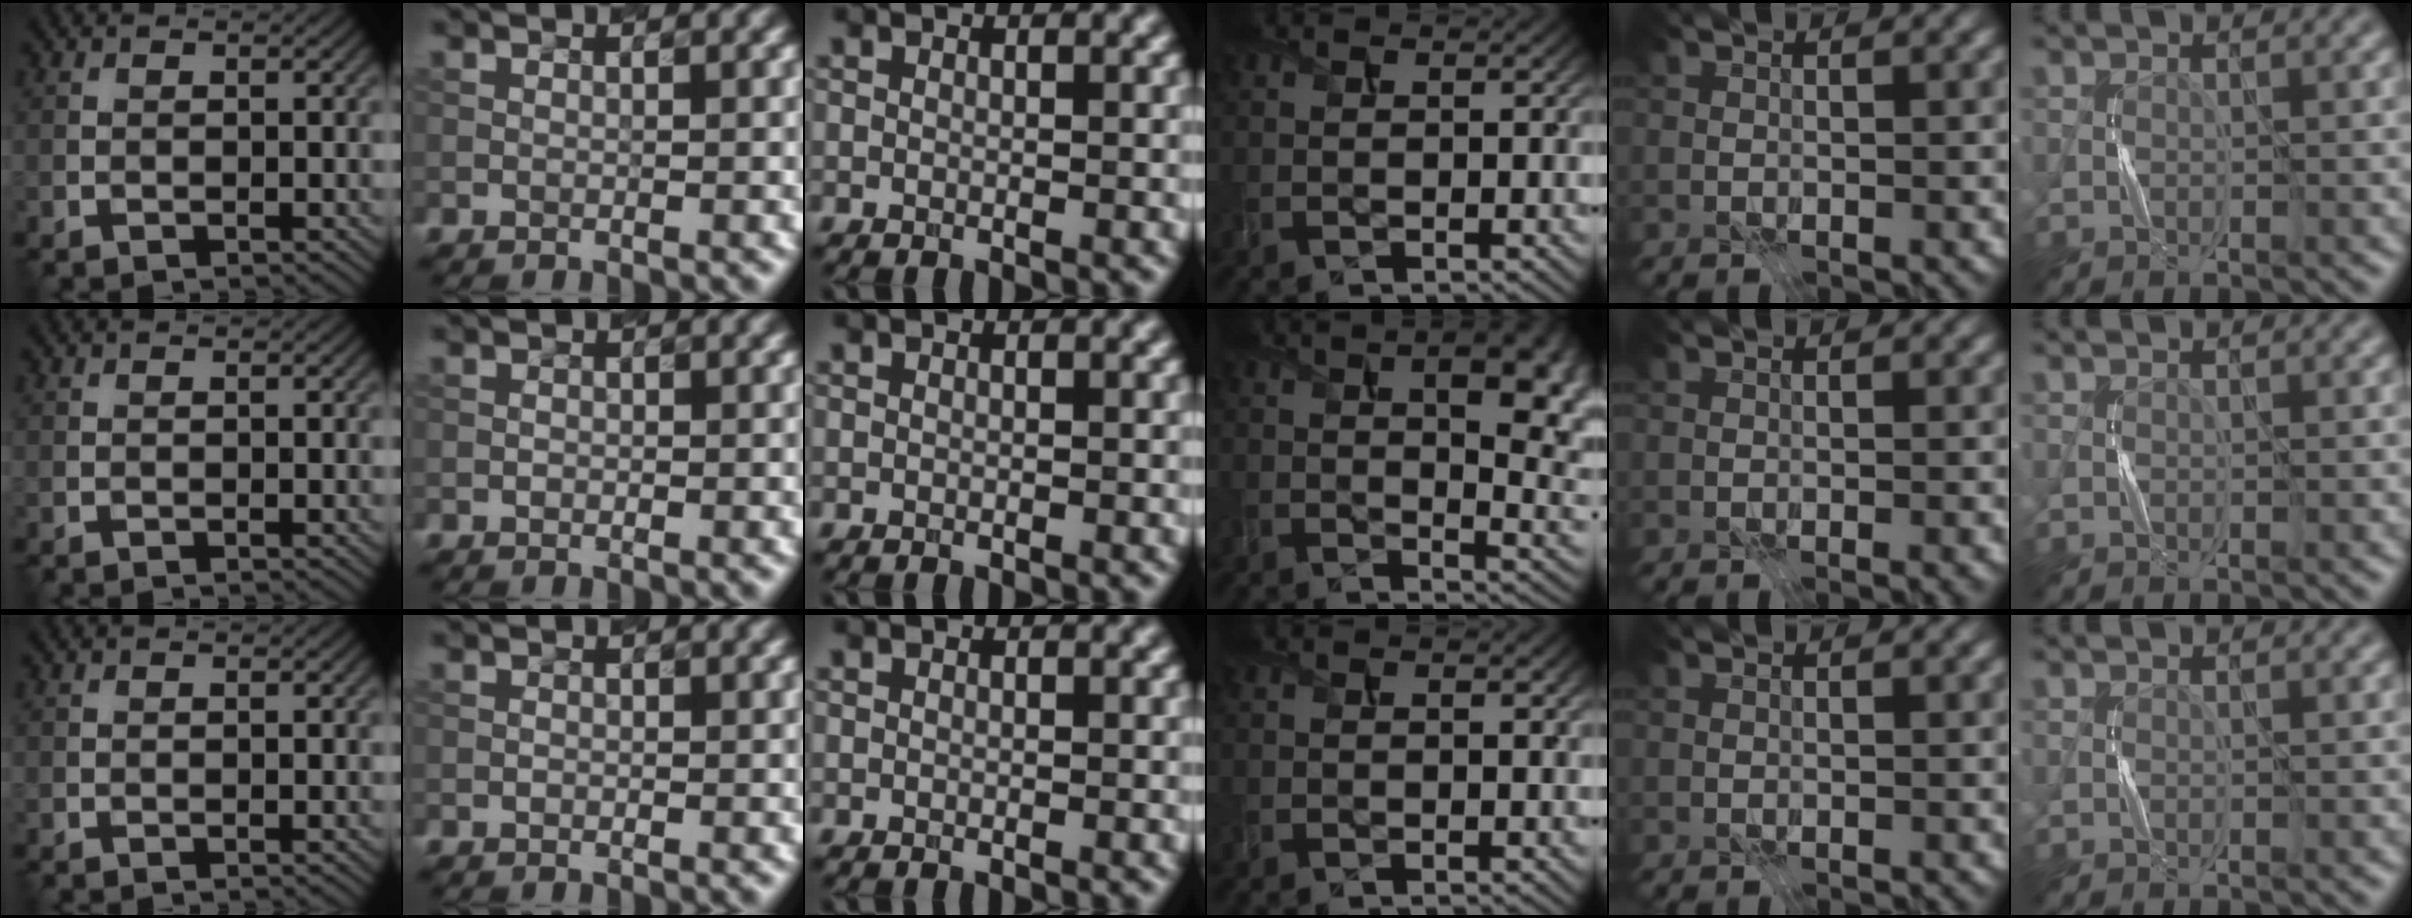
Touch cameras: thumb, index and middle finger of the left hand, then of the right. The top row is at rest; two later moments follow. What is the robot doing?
{"motion": "press", "object": "syringe"}